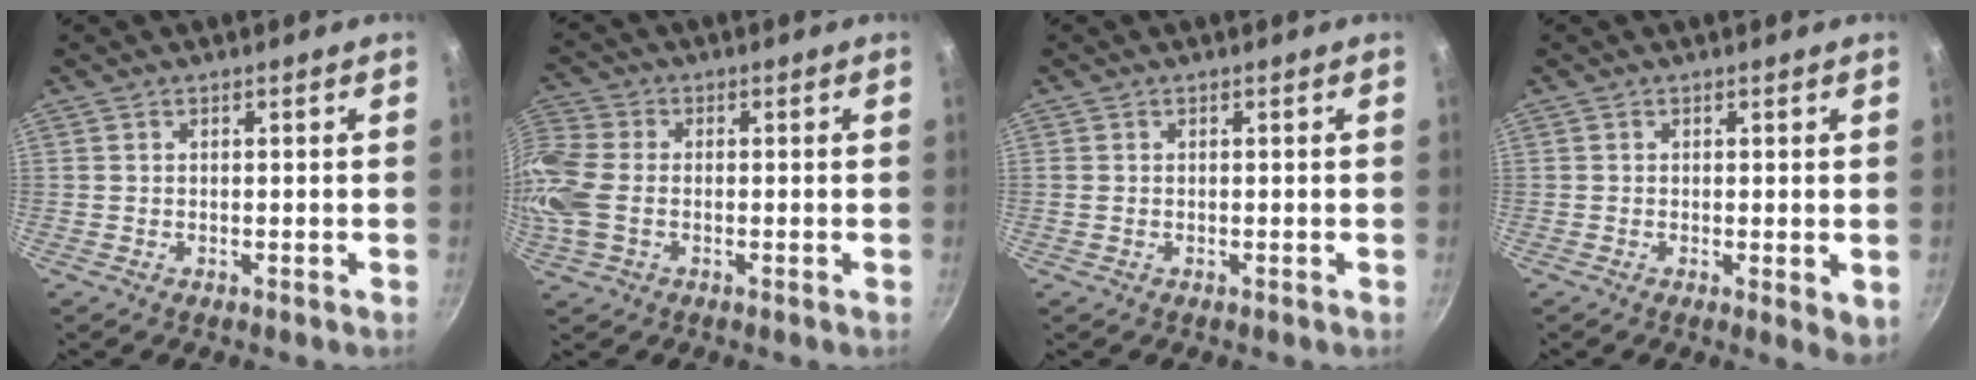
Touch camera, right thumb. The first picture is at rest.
{"total": 8.7, "force": [-0.9, 5.8, 6.4], "torque": [-0.180, 0.012, -0.022]}
{"total": 0.7, "force": [0.0, 0.5, 0.5], "torque": [-0.016, 0.001, 0.002]}
{"total": 3.1, "force": [-0.3, 0.9, 3.0], "torque": [-0.044, -0.012, -0.008]}